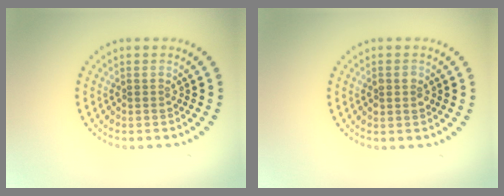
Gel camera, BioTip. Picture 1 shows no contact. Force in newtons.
{"total": 1.2, "press": 1.2, "slide": 0.1}